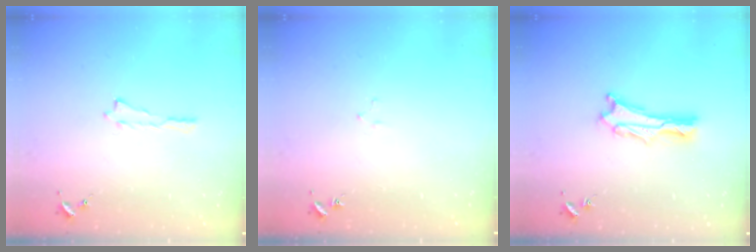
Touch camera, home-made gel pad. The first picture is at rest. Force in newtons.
{"total": 1.6, "press": 1.6, "slide": 0.1}
{"total": 1.9, "press": 1.9, "slide": 0.2}